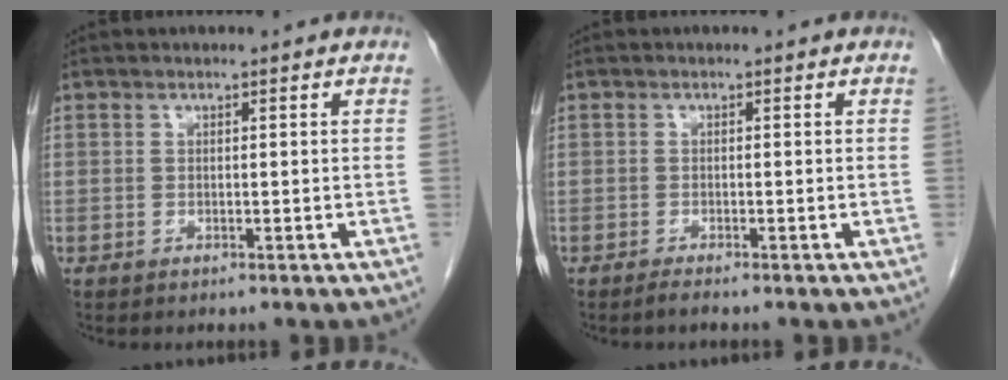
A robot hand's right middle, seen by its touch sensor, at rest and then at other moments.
{"total": 1.0, "force": [-0.8, -0.1, 0.5], "torque": [-0.014, -0.002, -0.015]}